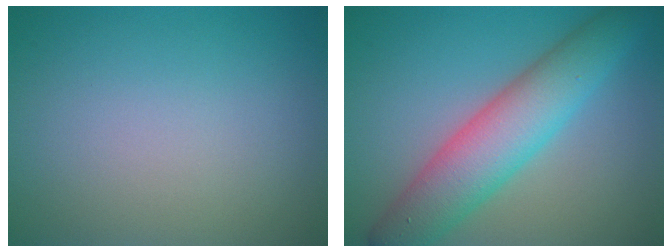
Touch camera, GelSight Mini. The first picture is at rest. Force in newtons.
{"total": 7.1, "press": 7.1, "slide": 0.4}